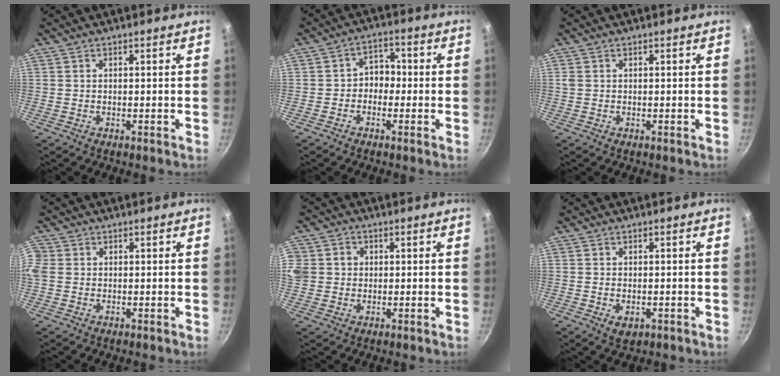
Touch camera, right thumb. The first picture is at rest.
{"total": 4.9, "force": [-0.9, 3.9, 2.9], "torque": [-0.013, 0.023, -0.029]}
{"total": 0.6, "force": [0.1, 0.5, 0.4], "torque": [-0.008, 0.002, 0.002]}
{"total": 5.5, "force": [0.8, 4.6, 2.8], "torque": [-0.084, 0.013, 0.019]}
{"total": 10.1, "force": [1.6, 9.2, 4.0], "torque": [-0.102, 0.025, 0.037]}
{"total": 2.6, "force": [-0.8, 1.5, 2.0], "torque": [-0.030, 0.003, -0.005]}